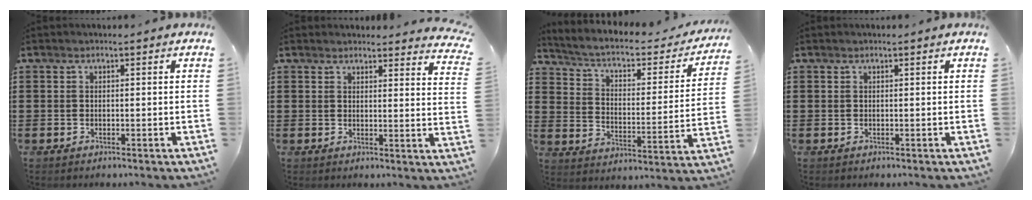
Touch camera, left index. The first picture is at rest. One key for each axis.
{"total": 2.9, "fx": 2.9, "fy": 0.2, "fz": 0.3, "tx": -0.002, "ty": -0.018, "tz": 0.051}
{"total": 3.5, "fx": 2.3, "fy": 1.2, "fz": 2.3, "tx": -0.060, "ty": -0.023, "tz": 0.028}
{"total": 0.0}